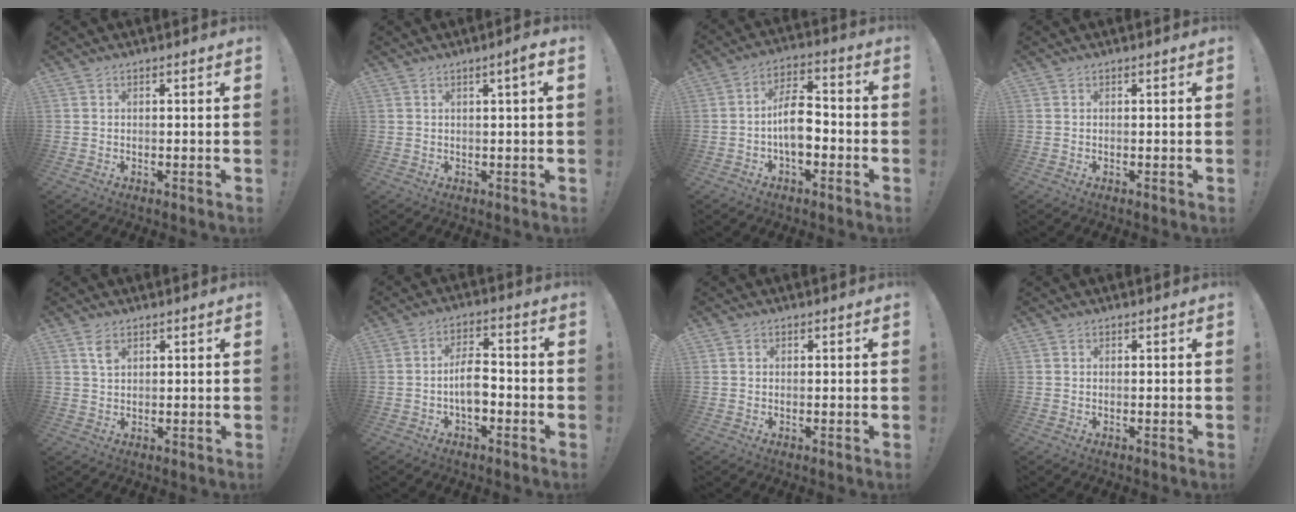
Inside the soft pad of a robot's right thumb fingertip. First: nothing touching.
{"total": 3.2, "force": [0.7, -0.1, 3.1], "torque": [-0.042, -0.003, 0.005]}
{"total": 10.5, "force": [-2.6, 5.9, 8.4], "torque": [-0.151, 0.020, -0.045]}
{"total": 0.0}
{"total": 3.5, "force": [1.9, 2.0, 2.1], "torque": [-0.030, -0.006, 0.033]}
{"total": 8.8, "force": [-2.4, 4.7, 7.1], "torque": [-0.131, 0.013, -0.043]}
{"total": 0.9, "force": [0.2, 0.9, 0.1], "torque": [-0.001, 0.003, 0.005]}
{"total": 0.0}